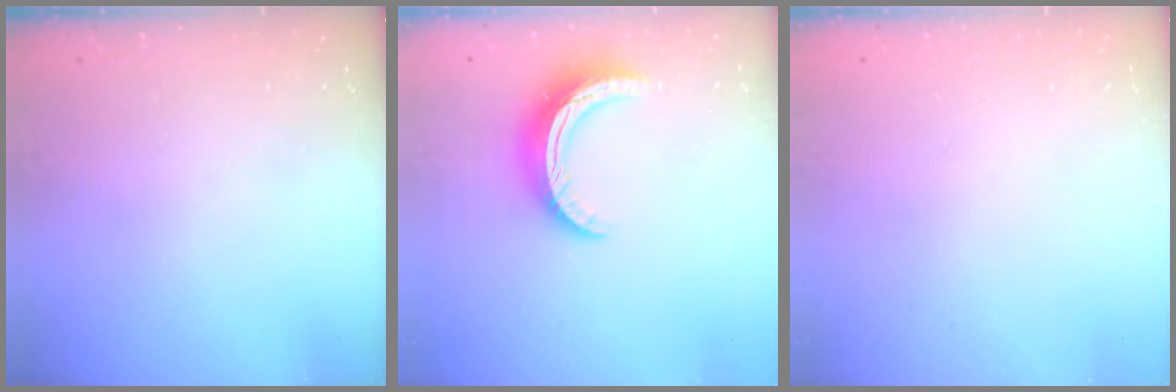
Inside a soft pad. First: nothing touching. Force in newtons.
{"total": 12.2, "press": 12.1, "slide": 0.9}
{"total": 2.6, "press": 2.6, "slide": 0.2}